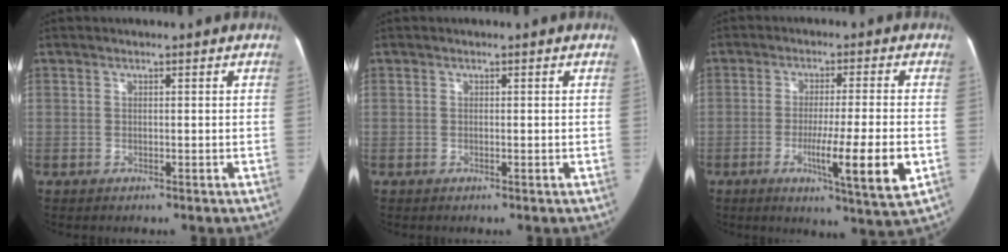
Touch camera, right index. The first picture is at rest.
{"total": 0.0}
{"total": 11.2, "force": [-3.2, -0.4, 10.8], "torque": [-0.172, -0.030, -0.053]}